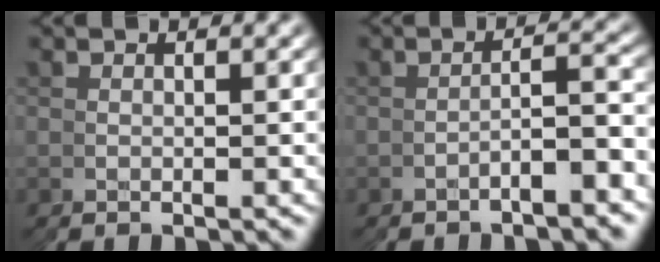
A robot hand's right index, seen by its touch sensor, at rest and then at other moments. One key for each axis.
{"total": 2.8, "fx": -2.2, "fy": -0.7, "fz": 1.6, "tx": -0.013, "ty": 0.011, "tz": -0.042}